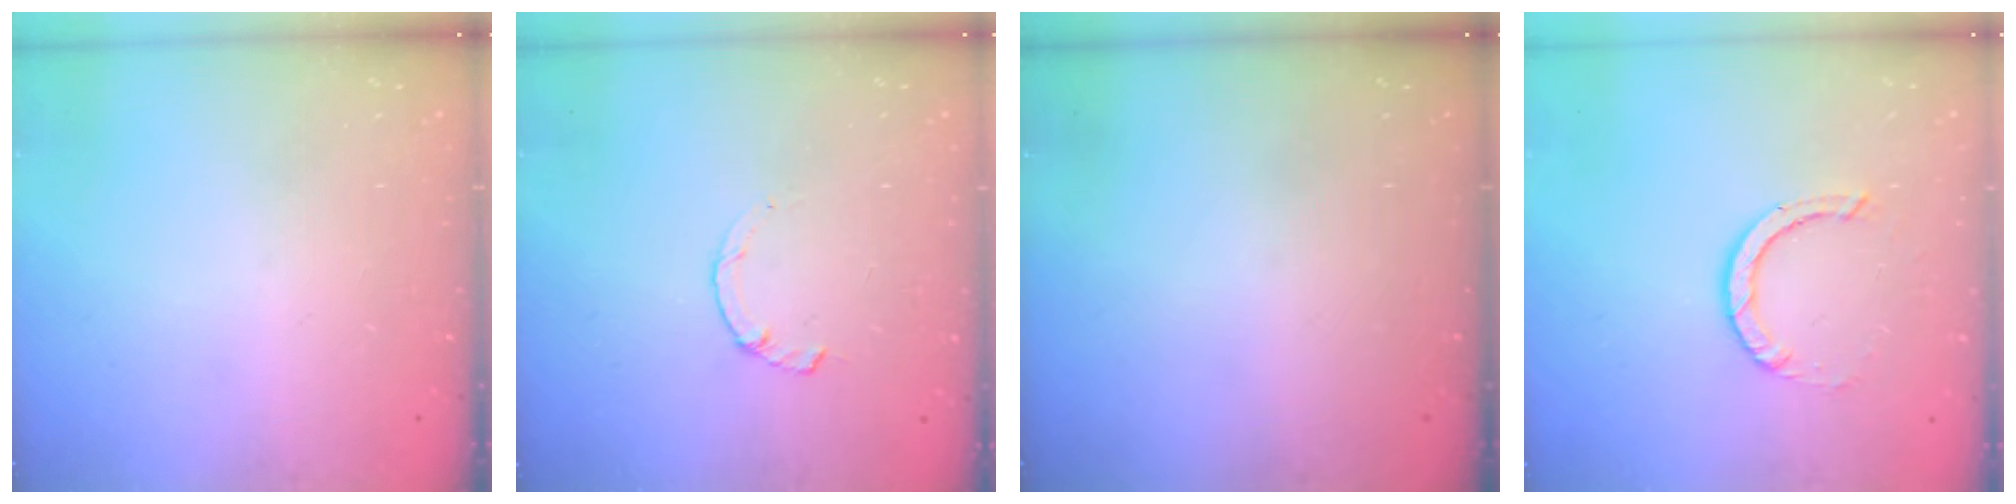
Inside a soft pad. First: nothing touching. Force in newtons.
{"total": 2.2, "press": 2.2, "slide": 0.2}
{"total": 0.0}
{"total": 2.9, "press": 2.9, "slide": 0.2}